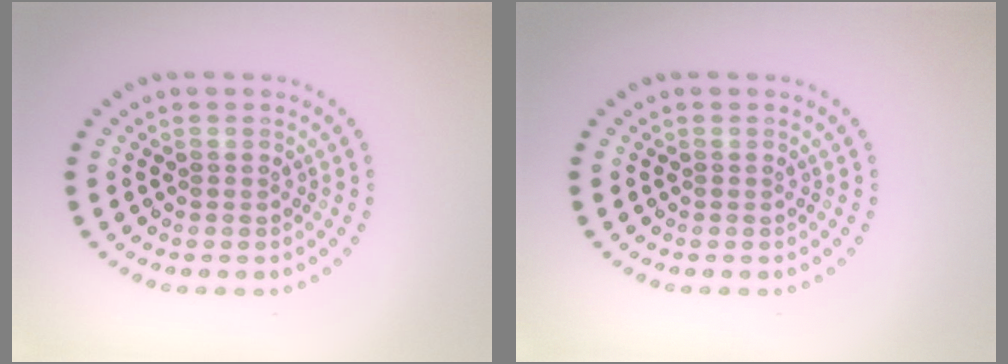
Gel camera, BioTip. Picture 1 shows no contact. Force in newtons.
{"total": 0.0}